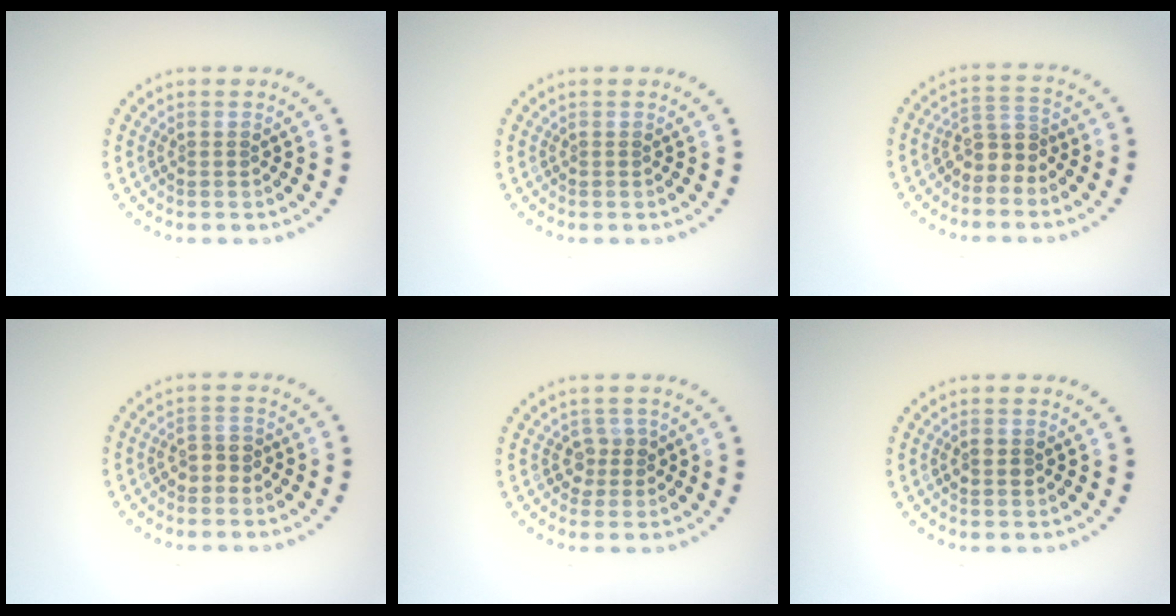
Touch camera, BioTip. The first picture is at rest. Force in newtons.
{"total": 0.0}
{"total": 2.6, "press": 2.1, "slide": 1.6}
{"total": 1.7, "press": 1.6, "slide": 0.6}
{"total": 1.9, "press": 1.5, "slide": 1.1}
{"total": 1.0, "press": 1.0, "slide": 0.1}